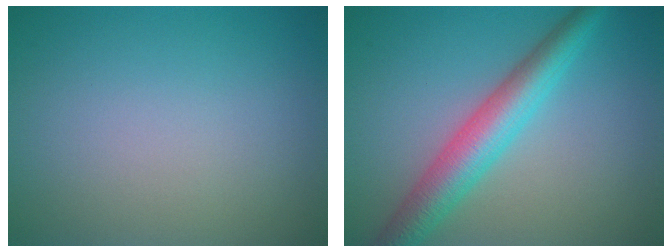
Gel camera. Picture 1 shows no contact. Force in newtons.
{"total": 5.5, "press": 5.5, "slide": 0.1}